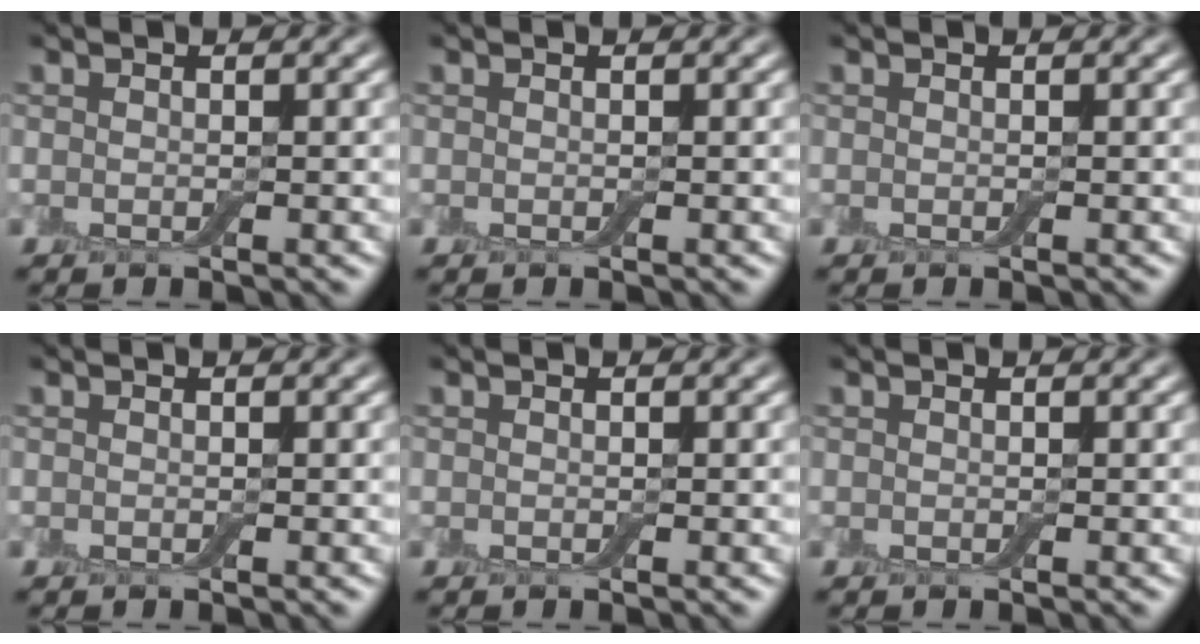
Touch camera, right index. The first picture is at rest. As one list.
[{"total": 0.0}, {"total": 0.0}, {"total": 0.0}, {"total": 0.0}, {"total": 0.0}]